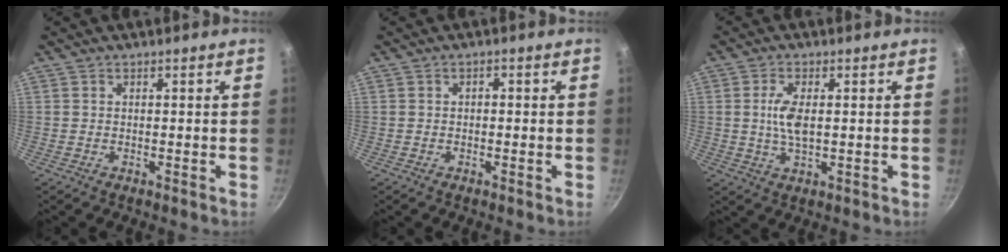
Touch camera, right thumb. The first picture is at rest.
{"total": 0.9, "force": [-0.1, 0.7, 0.6], "torque": [0.000, 0.003, -0.005]}
{"total": 5.5, "force": [0.5, 2.4, 4.9], "torque": [-0.105, -0.004, 0.011]}